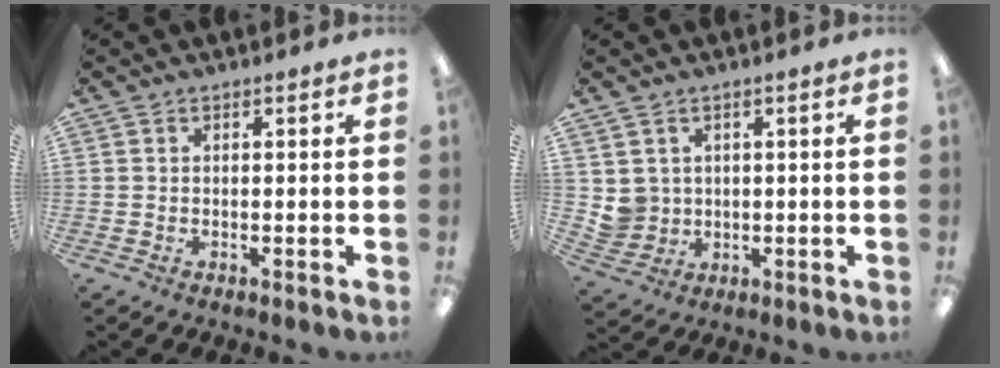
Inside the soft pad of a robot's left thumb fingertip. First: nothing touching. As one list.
[{"total": 4.4, "force": [1.9, 4.0, -0.1], "torque": [-0.010, -0.006, 0.038]}]